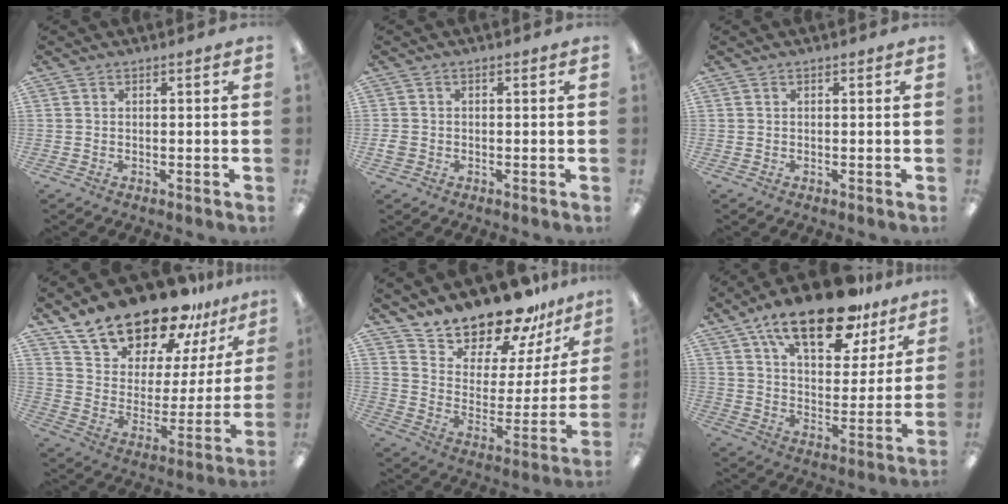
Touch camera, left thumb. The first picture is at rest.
{"total": 1.9, "force": [-0.5, 1.6, 0.8], "torque": [-0.013, 0.003, -0.010]}
{"total": 0.0}
{"total": 20.4, "force": [17.7, 7.6, 6.7], "torque": [-0.131, -0.132, 0.316]}
{"total": 17.4, "force": [16.4, 5.1, 3.2], "torque": [-0.067, -0.144, 0.291]}
{"total": 20.7, "force": [14.2, 8.5, 12.5], "torque": [-0.195, -0.075, 0.240]}